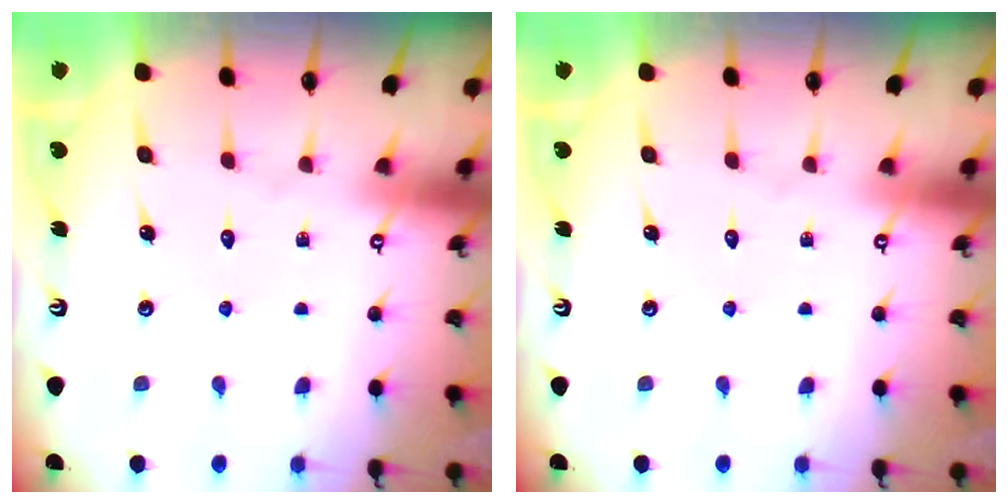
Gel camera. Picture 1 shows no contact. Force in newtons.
{"total": 0.0}